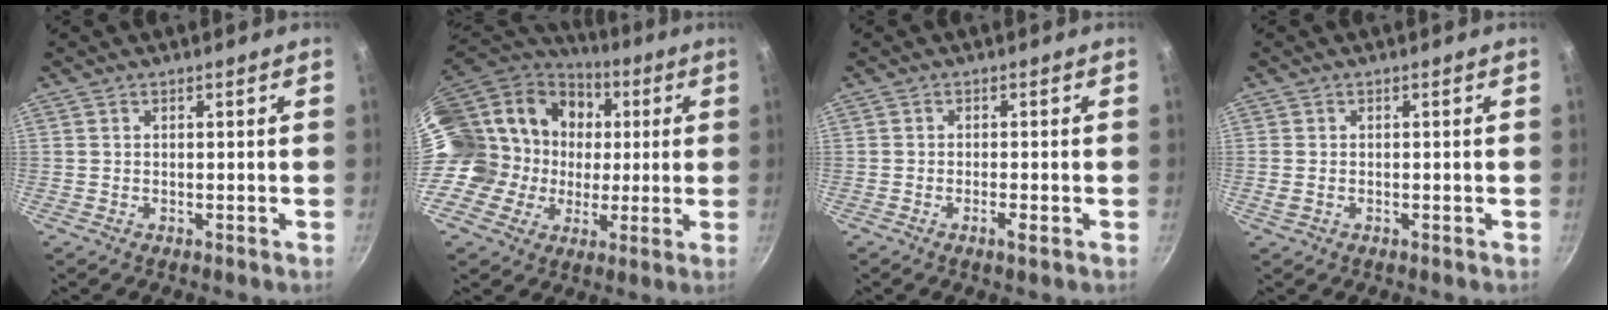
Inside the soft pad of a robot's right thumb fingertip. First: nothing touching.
{"total": 21.5, "force": [2.8, 18.0, 11.4], "torque": [-0.185, 0.031, 0.050]}
{"total": 2.0, "force": [-0.9, 0.4, 1.7], "torque": [-0.036, 0.005, -0.018]}
{"total": 1.7, "force": [-0.4, 1.3, 1.1], "torque": [-0.022, -0.001, -0.006]}